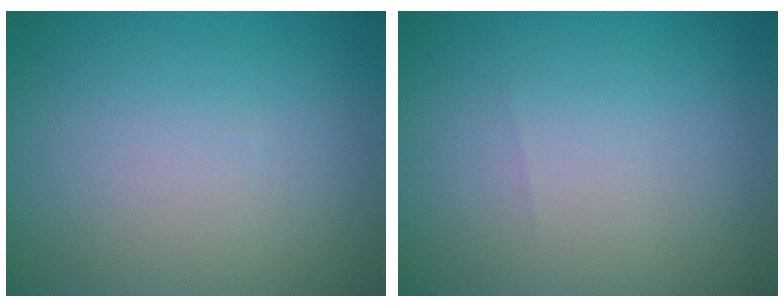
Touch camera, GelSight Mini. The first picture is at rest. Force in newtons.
{"total": 0.0}